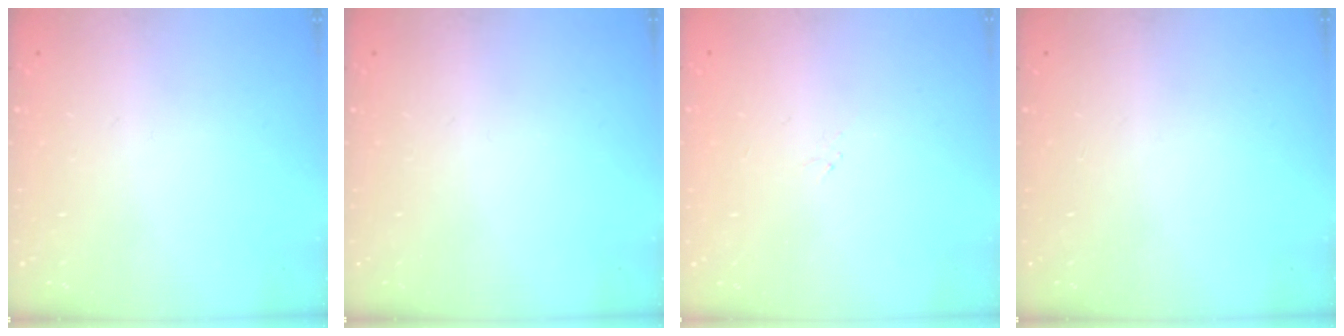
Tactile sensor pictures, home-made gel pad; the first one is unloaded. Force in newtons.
{"total": 0.0}
{"total": 0.9, "press": 0.8, "slide": 0.4}
{"total": 0.0}